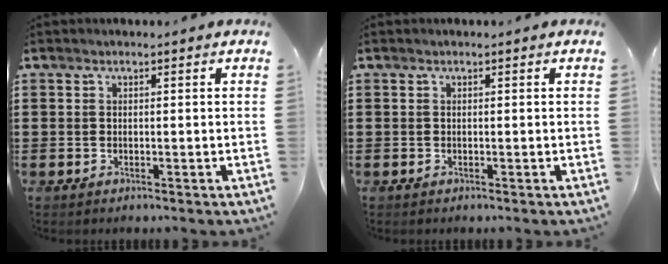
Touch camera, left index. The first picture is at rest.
{"total": 0.0}